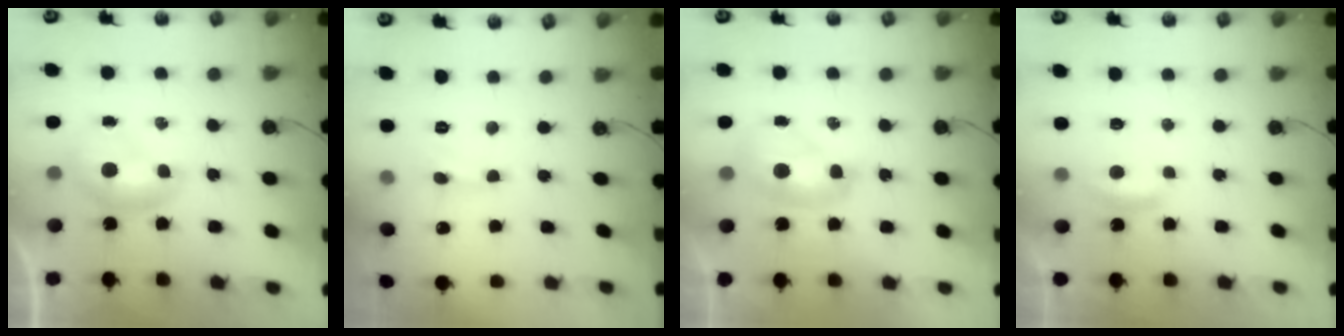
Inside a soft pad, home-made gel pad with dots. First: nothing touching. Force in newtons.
{"total": 0.0}
{"total": 2.0, "press": 2.0, "slide": 0.2}
{"total": 1.1, "press": 0.8, "slide": 0.7}